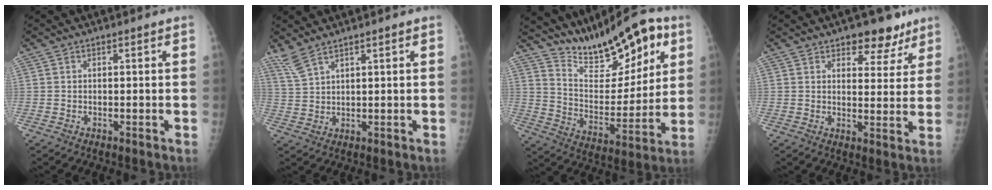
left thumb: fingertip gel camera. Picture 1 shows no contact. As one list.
[{"total": 3.8, "force": [3.2, 0.6, 2.0], "torque": [-0.048, -0.008, 0.075]}, {"total": 20.2, "force": [12.9, 8.6, 13.0], "torque": [-0.150, -0.058, 0.218]}, {"total": 7.6, "force": [5.4, 4.1, 3.5], "torque": [-0.005, -0.027, 0.072]}]